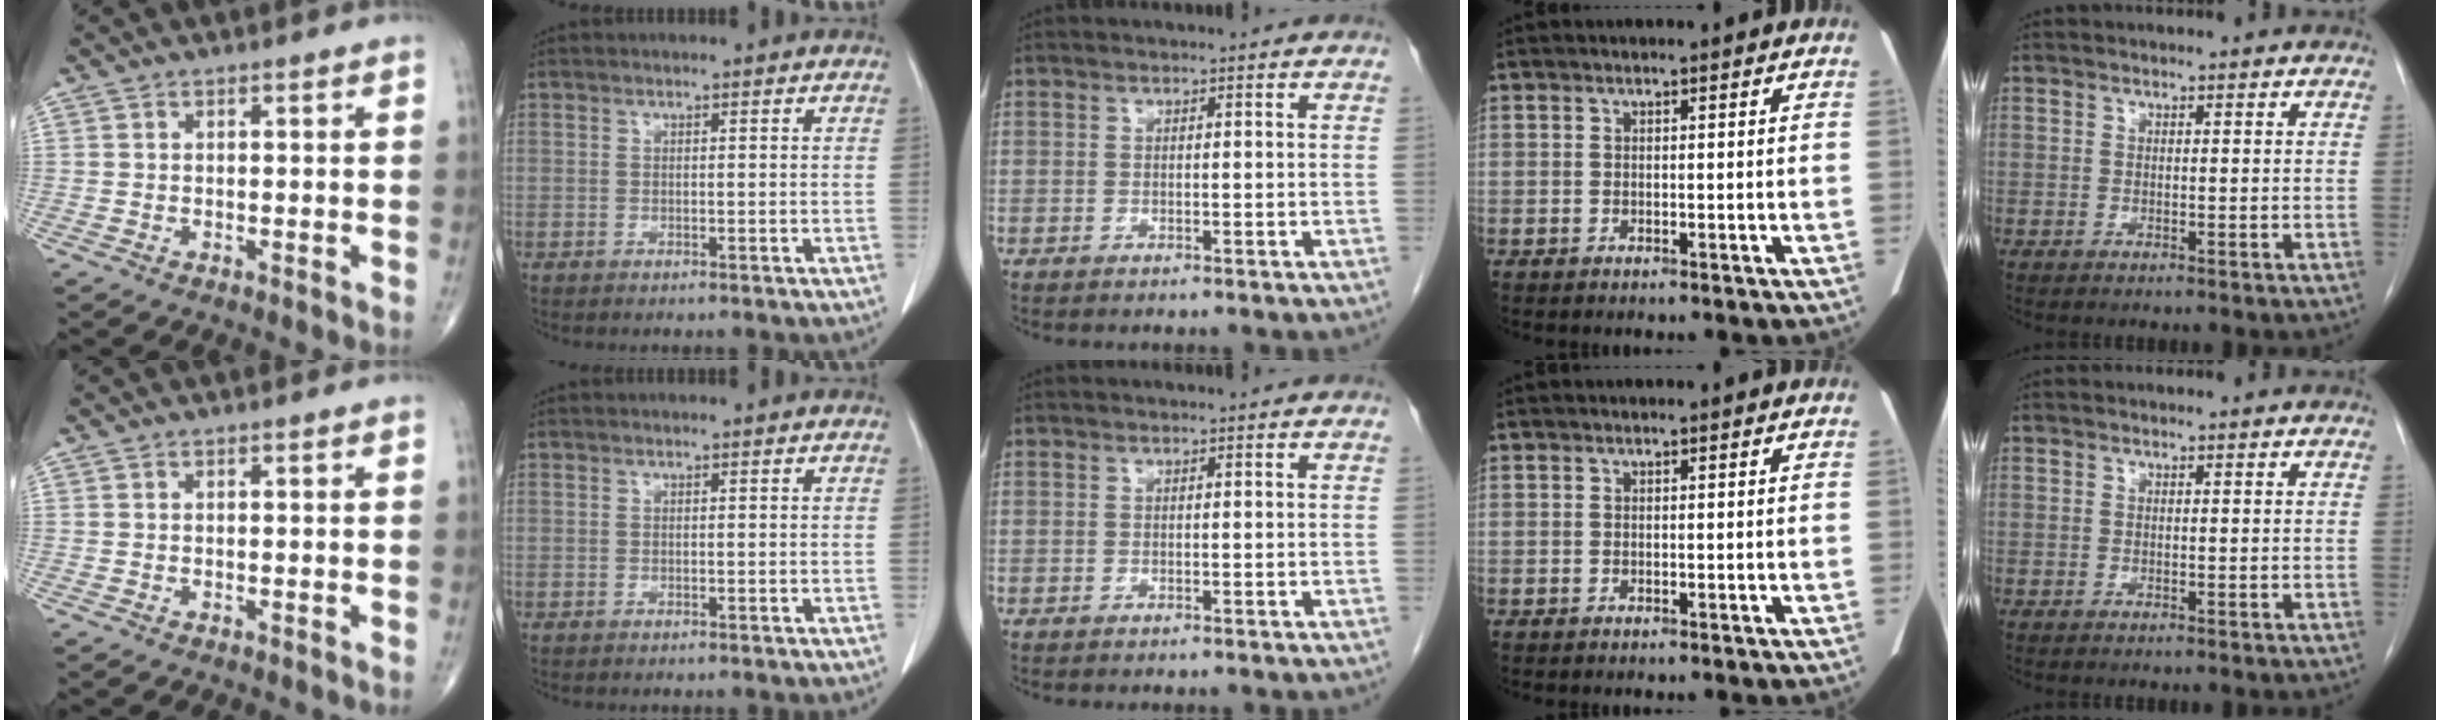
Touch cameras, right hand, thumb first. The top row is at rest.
{}